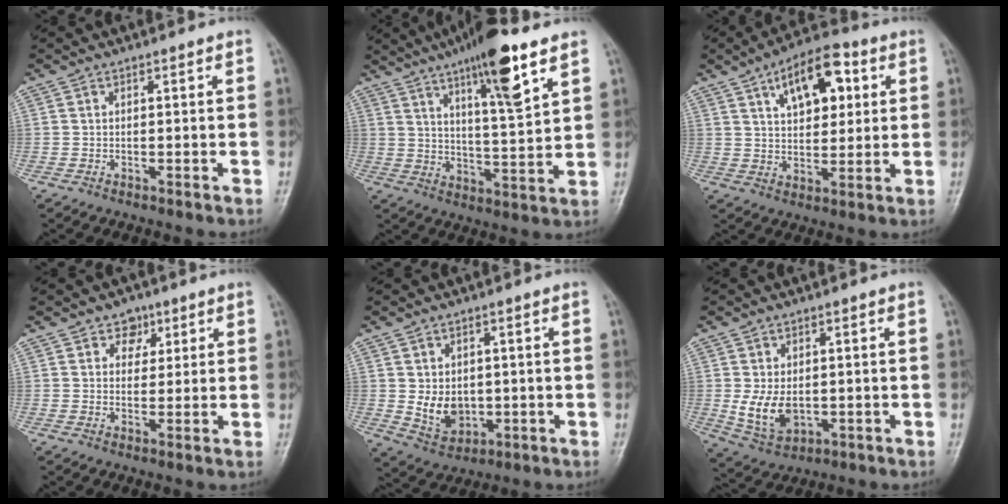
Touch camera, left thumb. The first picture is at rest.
{"total": 14.4, "force": [8.4, 2.7, 11.4], "torque": [-0.173, -0.040, 0.137]}
{"total": 12.8, "force": [5.0, 6.7, 9.7], "torque": [-0.117, -0.004, 0.077]}
{"total": 4.1, "force": [2.1, 3.2, 1.3], "torque": [0.011, -0.008, 0.029]}
{"total": 7.0, "force": [0.0, 5.3, 4.5], "torque": [-0.055, -0.013, 0.018]}
{"total": 7.5, "force": [-0.3, 4.9, 5.6], "torque": [-0.095, -0.012, 0.010]}